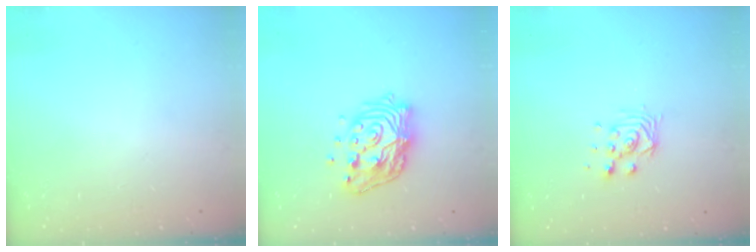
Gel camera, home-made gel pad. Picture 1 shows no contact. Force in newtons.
{"total": 18.0, "press": 17.9, "slide": 1.6}
{"total": 6.8, "press": 6.8, "slide": 0.5}